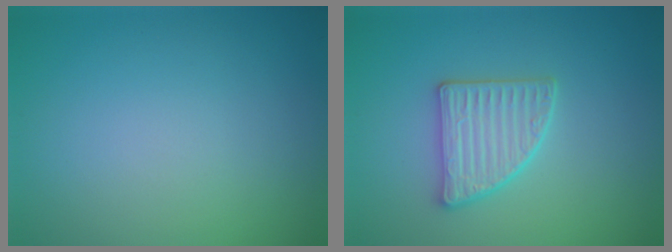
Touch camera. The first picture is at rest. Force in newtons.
{"total": 3.1, "press": 3.0, "slide": 1.0}